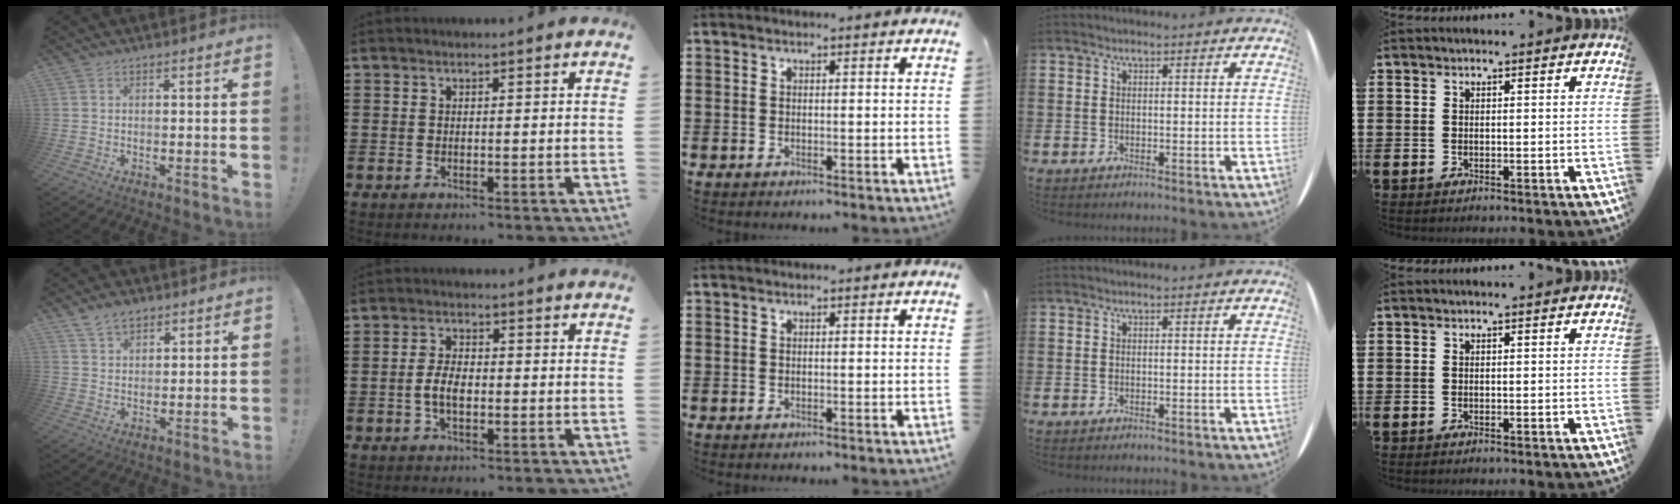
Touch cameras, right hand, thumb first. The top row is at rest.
{"thumb": {"total": 5.7, "force": [4.1, 3.4, 2.2], "torque": [-0.034, -0.016, 0.076]}, "index": {"total": 4.3, "force": [-0.9, 2.1, 3.6], "torque": [-0.086, -0.001, -0.022]}}